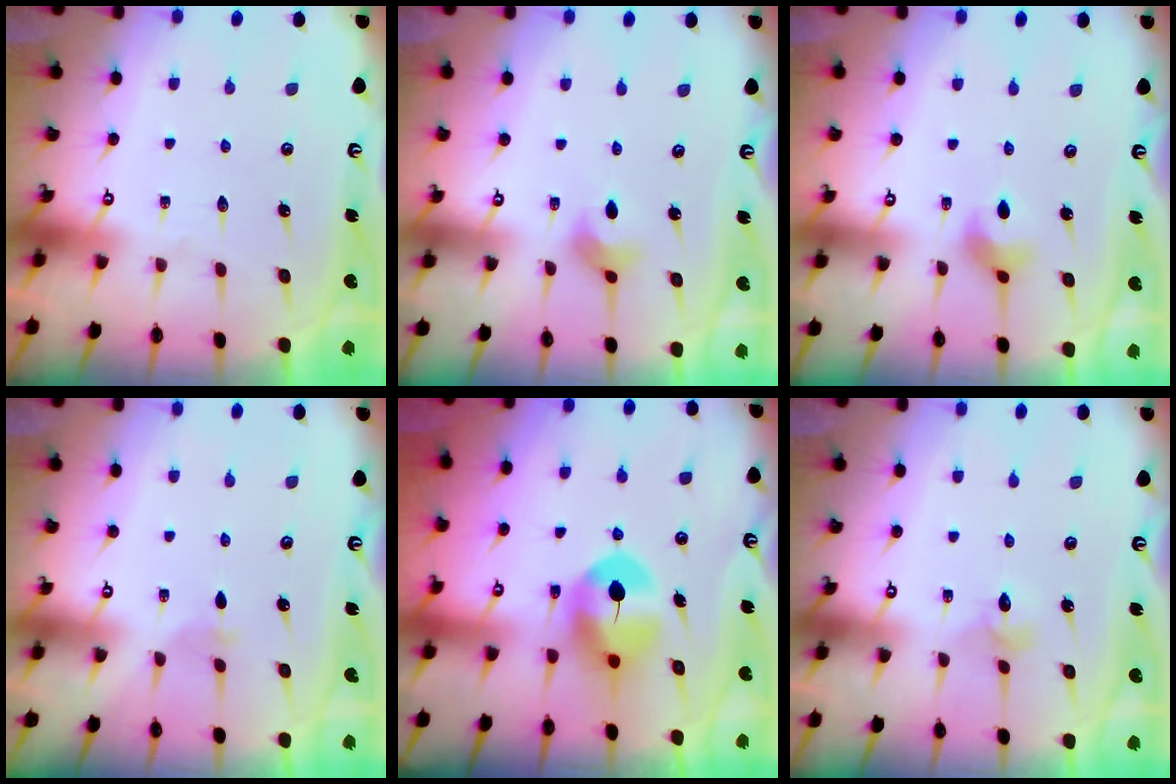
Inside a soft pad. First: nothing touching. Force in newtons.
{"total": 3.3, "press": 3.2, "slide": 0.5}
{"total": 3.9, "press": 3.9, "slide": 0.7}
{"total": 1.4, "press": 1.4, "slide": 0.3}
{"total": 7.9, "press": 7.8, "slide": 1.1}
{"total": 2.4, "press": 2.4, "slide": 0.2}